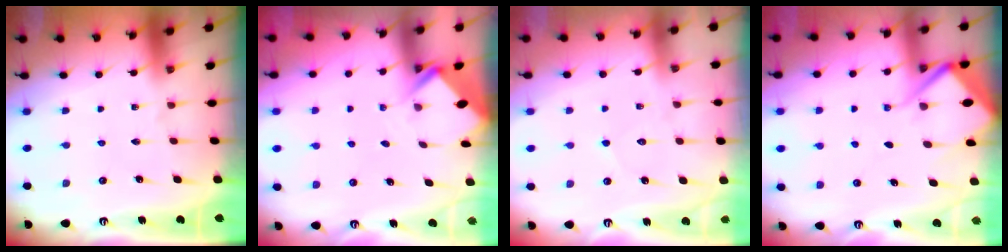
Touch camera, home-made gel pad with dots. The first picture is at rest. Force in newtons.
{"total": 2.7, "press": 2.7, "slide": 0.2}
{"total": 4.7, "press": 4.7, "slide": 0.5}
{"total": 5.5, "press": 5.5, "slide": 0.6}